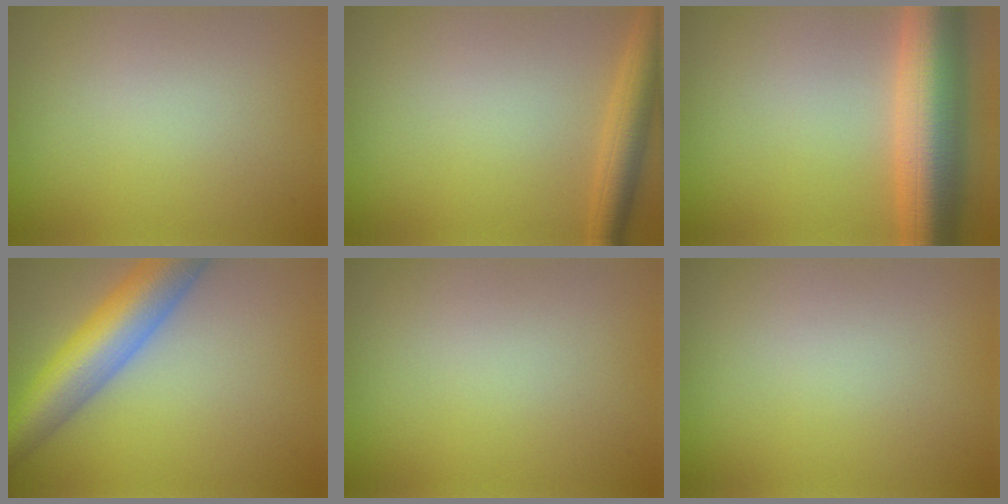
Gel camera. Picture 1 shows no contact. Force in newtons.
{"total": 3.5, "press": 3.5, "slide": 0.2}
{"total": 9.5, "press": 9.5, "slide": 0.1}
{"total": 8.4, "press": 8.4, "slide": 0.4}
{"total": 0.0}
{"total": 0.0}